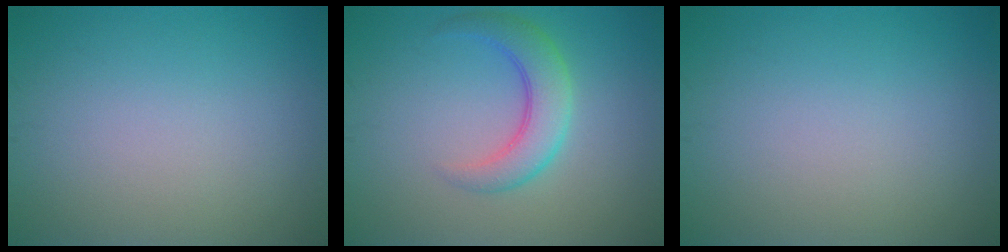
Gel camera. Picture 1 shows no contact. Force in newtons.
{"total": 3.9, "press": 3.9, "slide": 0.1}
{"total": 0.0}